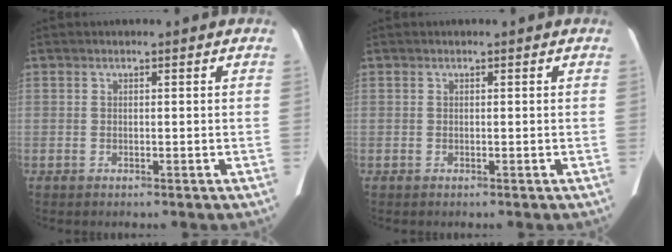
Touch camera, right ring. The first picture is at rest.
{"total": 0.0}